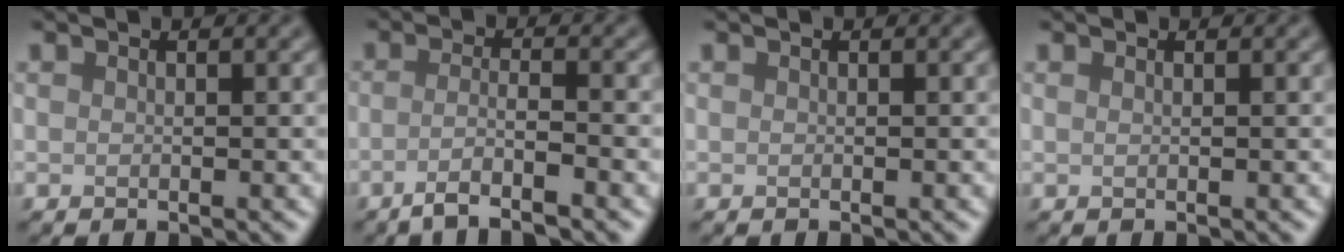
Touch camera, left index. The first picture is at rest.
{"total": 3.7, "force": [-2.0, 0.7, 3.0], "torque": [-0.046, 0.003, -0.053]}
{"total": 0.0}
{"total": 0.7, "force": [0.3, 0.3, 0.5], "torque": [-0.004, -0.002, -0.002]}